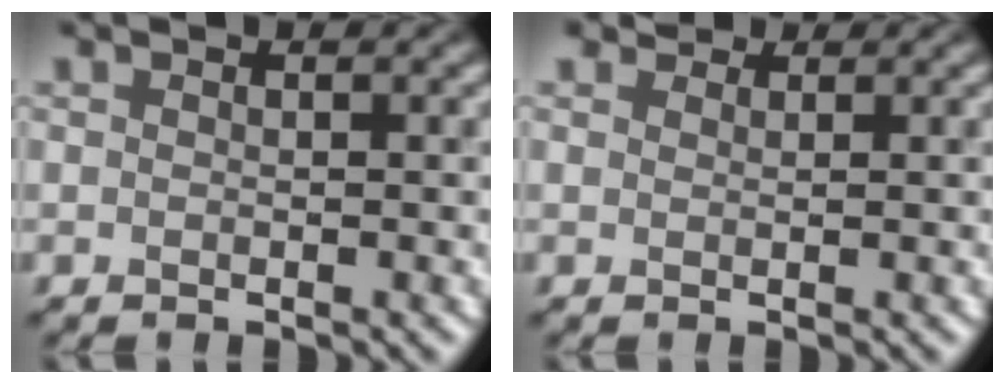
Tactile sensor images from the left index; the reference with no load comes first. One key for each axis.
{"total": 1.8, "fx": 1.6, "fy": 0.8, "fz": 0.5, "tx": -0.007, "ty": -0.012, "tz": 0.022}